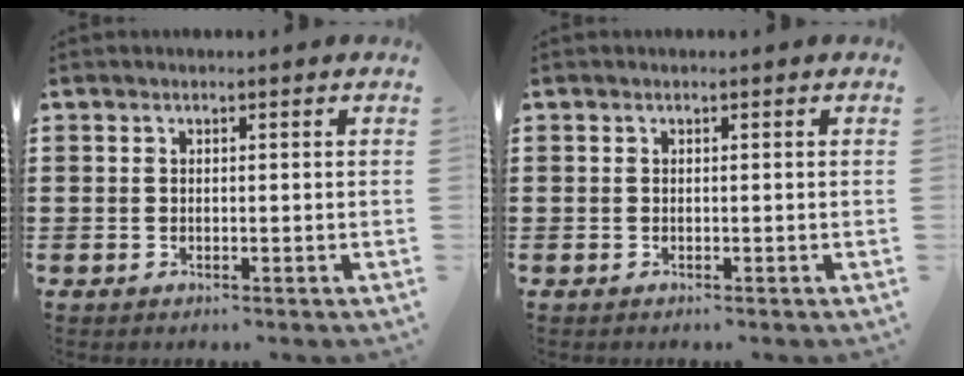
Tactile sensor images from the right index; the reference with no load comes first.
{"total": 0.0}